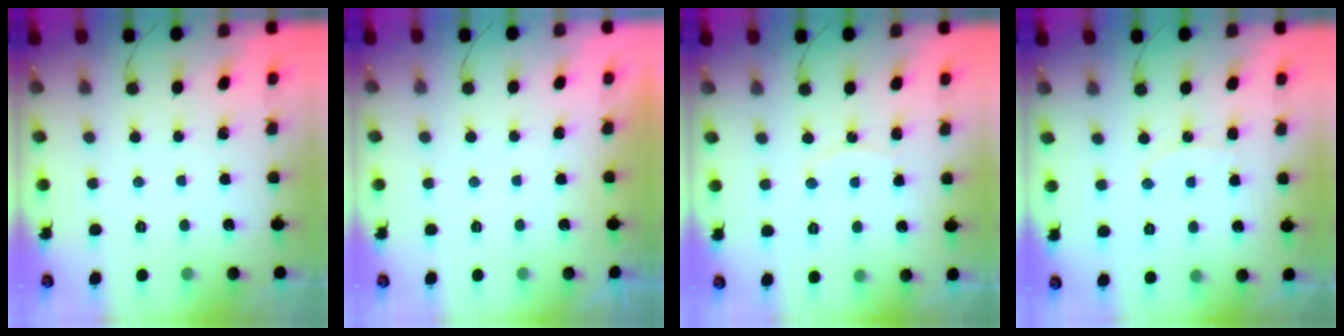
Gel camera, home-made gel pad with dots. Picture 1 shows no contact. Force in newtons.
{"total": 1.1, "press": 1.0, "slide": 0.5}
{"total": 6.3, "press": 6.3, "slide": 0.6}
{"total": 7.1, "press": 6.8, "slide": 1.9}